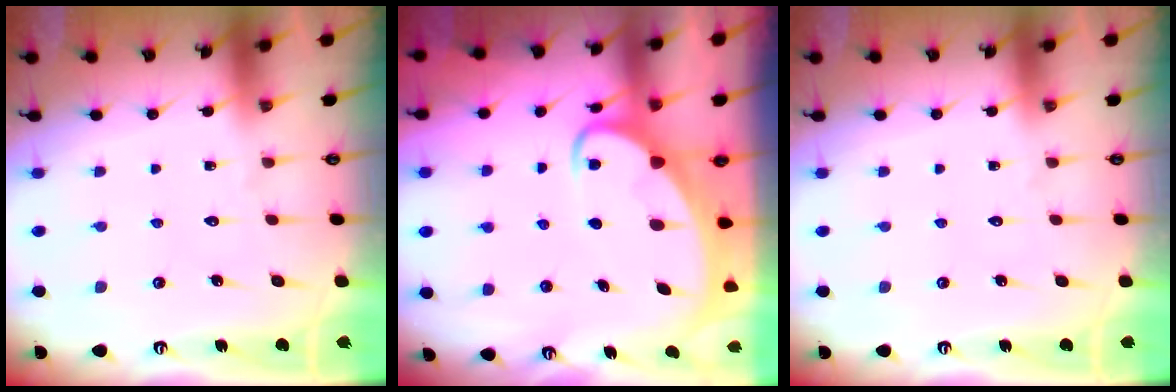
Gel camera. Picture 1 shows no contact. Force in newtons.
{"total": 4.7, "press": 4.7, "slide": 0.6}
{"total": 0.0}